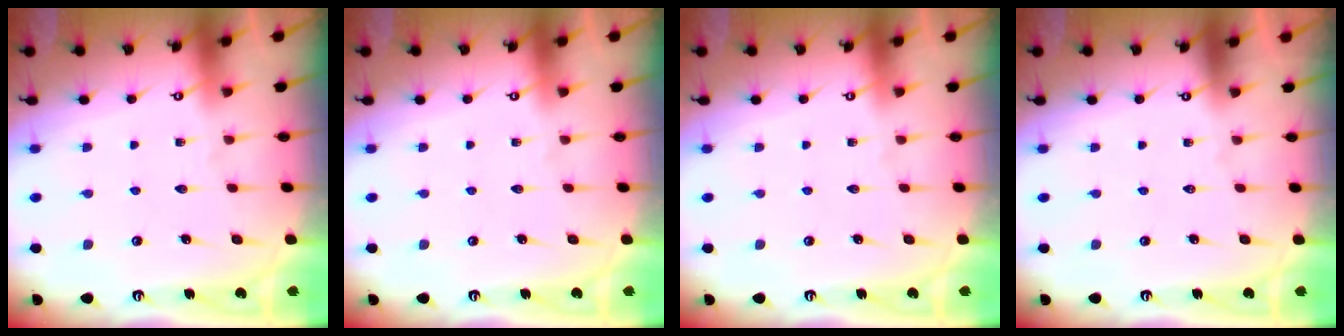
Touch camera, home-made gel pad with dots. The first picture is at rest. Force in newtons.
{"total": 0.0}
{"total": 0.0}
{"total": 0.0}